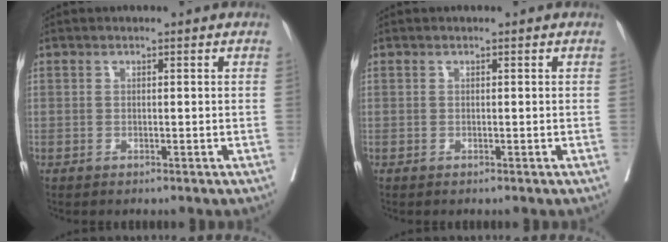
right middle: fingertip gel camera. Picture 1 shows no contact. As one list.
[{"total": 0.0}]